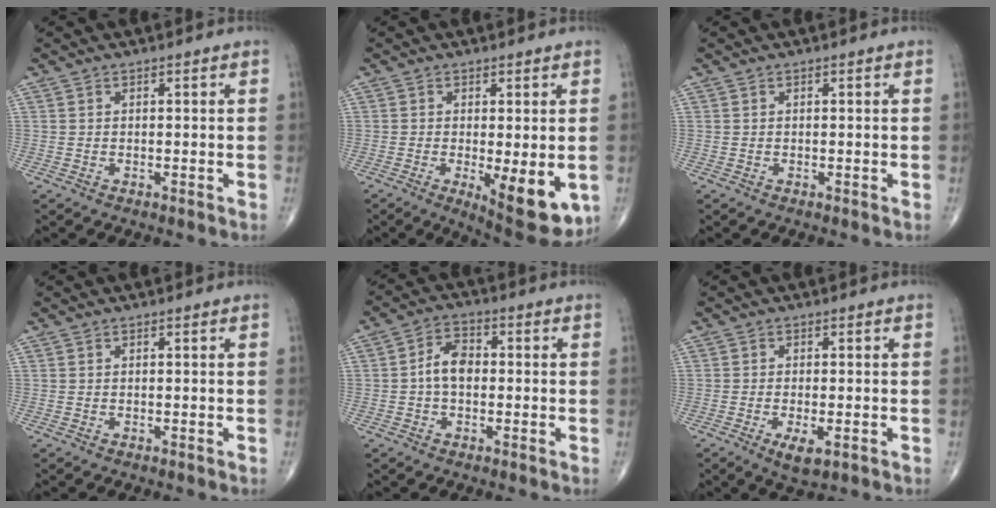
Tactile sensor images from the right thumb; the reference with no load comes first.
{"total": 10.5, "force": [-2.5, 3.6, 9.6], "torque": [-0.129, -0.024, -0.026]}
{"total": 0.0}
{"total": 0.0}
{"total": 5.7, "force": [-0.4, 3.8, 4.3], "torque": [-0.067, 0.020, -0.016]}
{"total": 4.2, "force": [-1.6, 1.6, 3.6], "torque": [-0.063, -0.008, -0.024]}